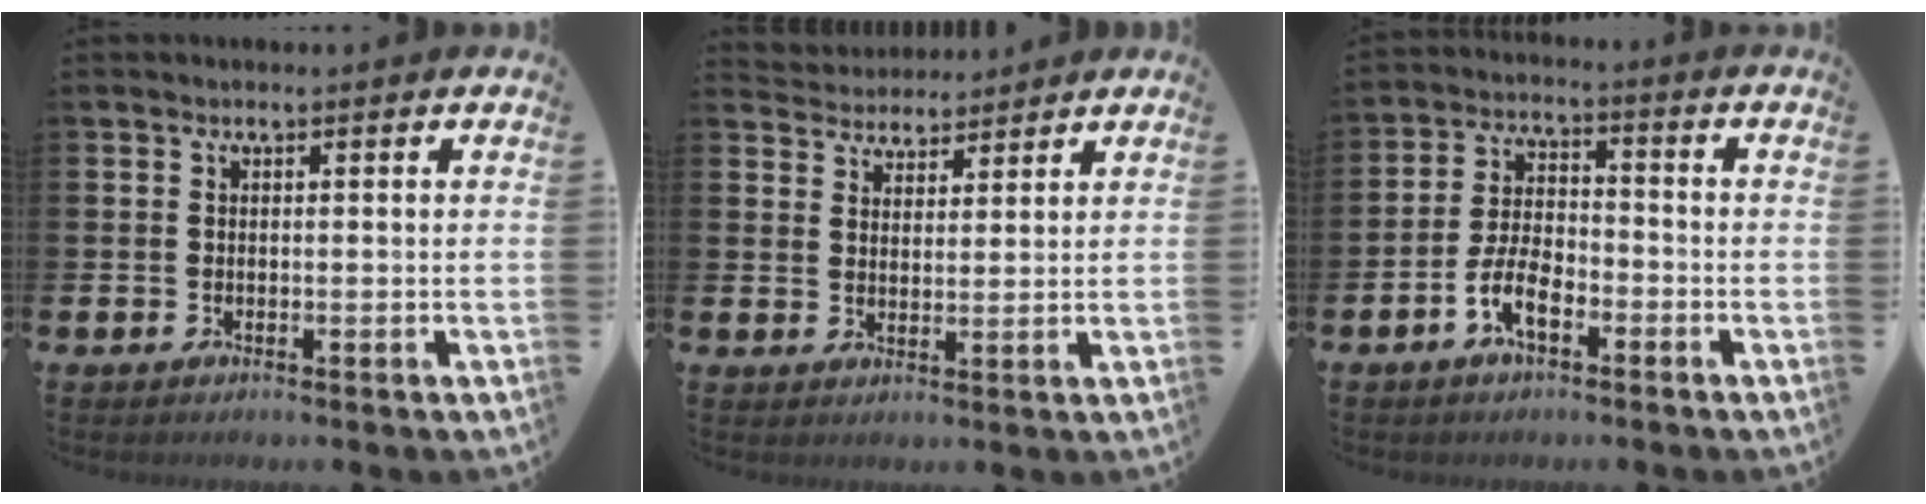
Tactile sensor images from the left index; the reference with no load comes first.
{"total": 4.0, "force": [3.8, 1.0, -0.6], "torque": [-0.012, -0.016, 0.072]}
{"total": 6.0, "force": [-3.0, 2.7, 4.4], "torque": [-0.100, 0.009, -0.058]}